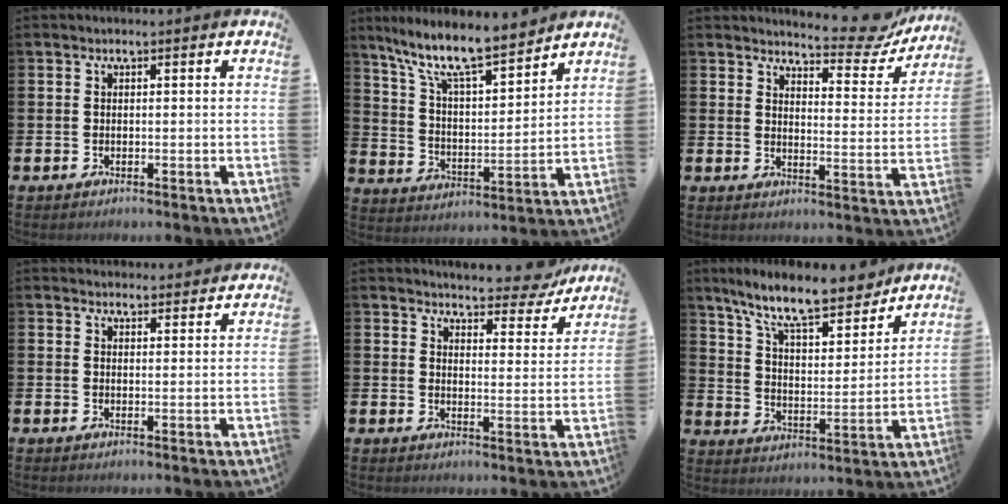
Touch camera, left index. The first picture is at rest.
{"total": 10.7, "force": [9.4, 1.7, 4.8], "torque": [-0.123, -0.061, 0.162]}
{"total": 5.9, "force": [5.6, 1.1, 1.3], "torque": [-0.025, -0.043, 0.094]}
{"total": 2.6, "force": [2.5, 0.6, -0.2], "torque": [0.011, -0.016, 0.043]}
{"total": 4.9, "force": [4.7, 1.1, 0.7], "torque": [-0.019, -0.032, 0.079]}
{"total": 11.4, "force": [9.9, 2.3, 5.1], "torque": [-0.120, -0.058, 0.171]}